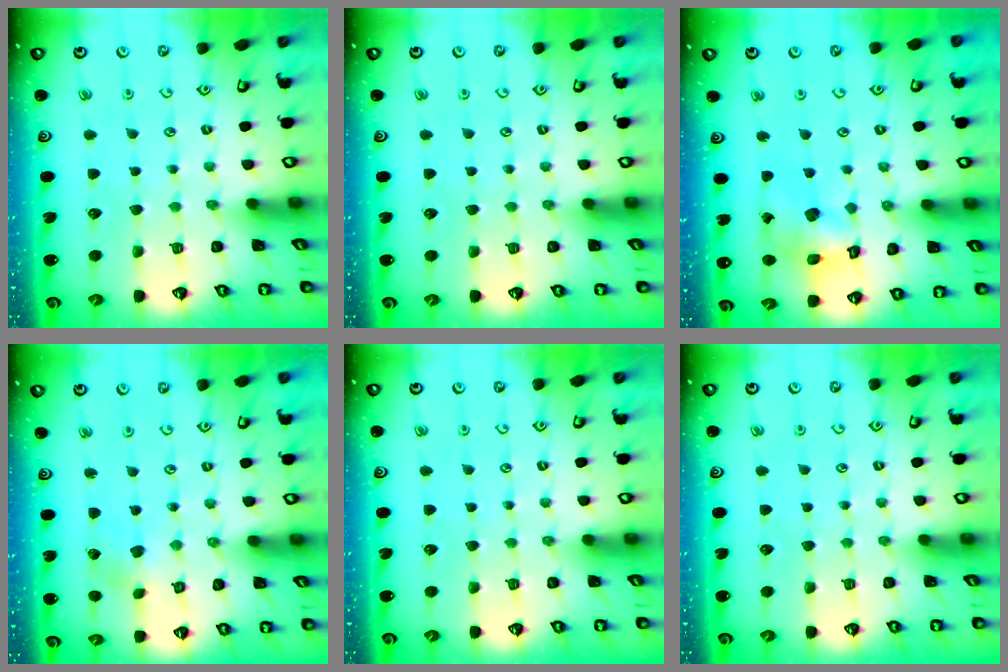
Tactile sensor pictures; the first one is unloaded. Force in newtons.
{"total": 0.0}
{"total": 12.2, "press": 12.1, "slide": 1.5}
{"total": 2.3, "press": 2.3, "slide": 0.4}
{"total": 0.0}
{"total": 0.0}